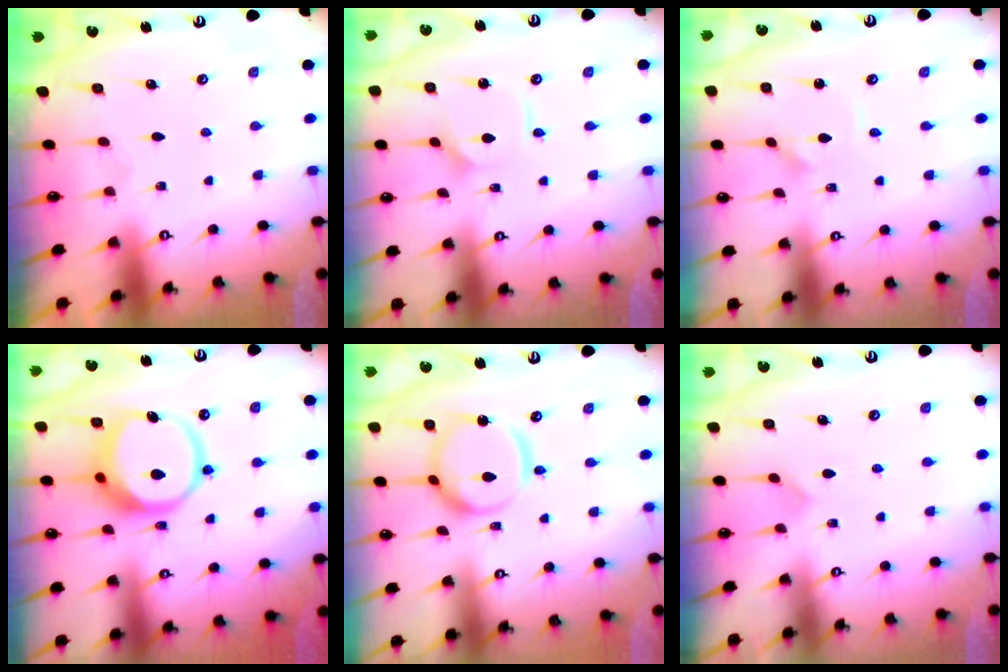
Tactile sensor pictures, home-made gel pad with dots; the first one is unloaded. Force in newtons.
{"total": 2.4, "press": 2.4, "slide": 0.2}
{"total": 1.6, "press": 1.6, "slide": 0.0}
{"total": 11.8, "press": 11.7, "slide": 1.6}
{"total": 12.7, "press": 12.6, "slide": 1.3}
{"total": 2.5, "press": 2.5, "slide": 0.2}